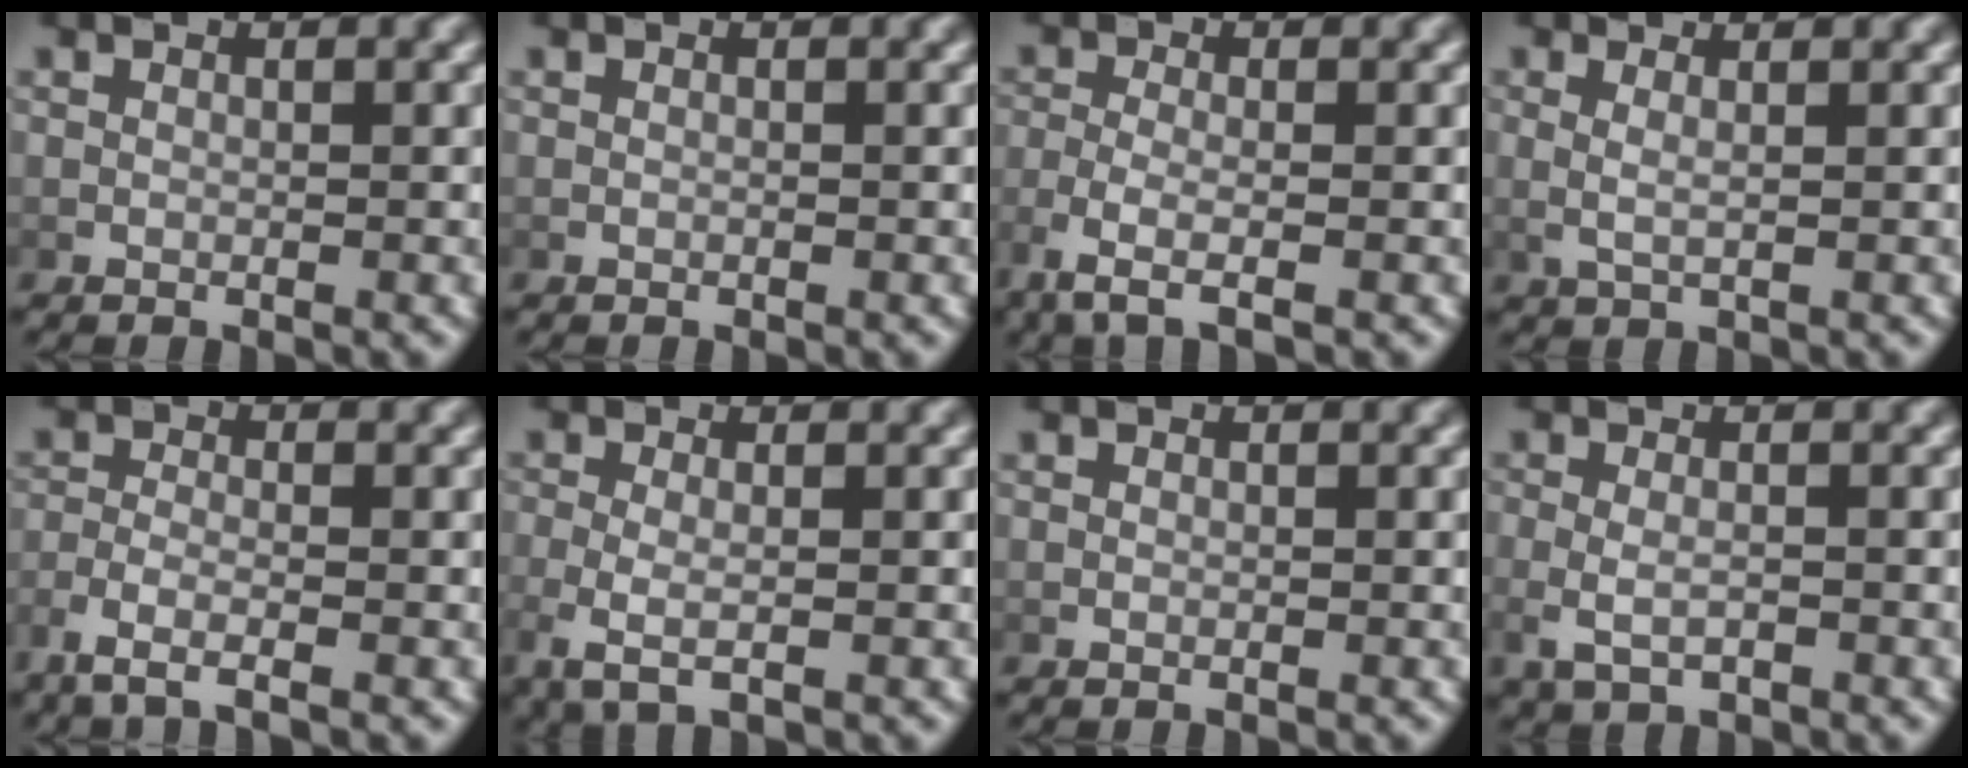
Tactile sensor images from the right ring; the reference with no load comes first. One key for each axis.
{"total": 0.0}
{"total": 3.5, "fx": -1.5, "fy": 1.0, "fz": 3.0, "tx": -0.075, "ty": -0.012, "tz": -0.020}
{"total": 2.2, "fx": 0.8, "fy": 0.8, "fz": 1.8, "tx": -0.039, "ty": -0.007, "tz": 0.021}
{"total": 2.9, "fx": -1.8, "fy": 0.7, "fz": 2.2, "tx": -0.057, "ty": -0.009, "tz": -0.029}
{"total": 2.9, "fx": -0.7, "fy": 1.0, "fz": 2.6, "tx": -0.071, "ty": -0.014, "tz": -0.005}
{"total": 0.0}
{"total": 2.4, "fx": -0.9, "fy": 1.1, "fz": 2.0, "tx": -0.057, "ty": -0.012, "tz": -0.004}